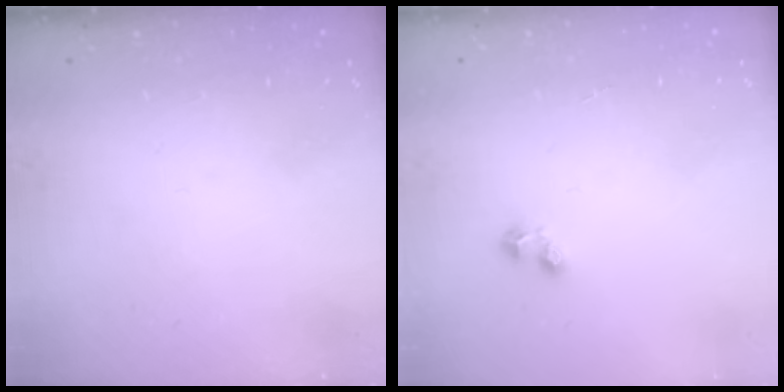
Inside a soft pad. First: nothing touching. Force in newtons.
{"total": 1.7, "press": 1.6, "slide": 0.6}